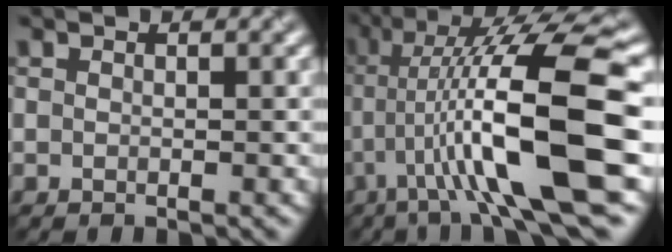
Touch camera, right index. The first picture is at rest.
{"total": 13.5, "force": [-2.5, 2.2, 13.0], "torque": [-0.210, 0.028, -0.031]}